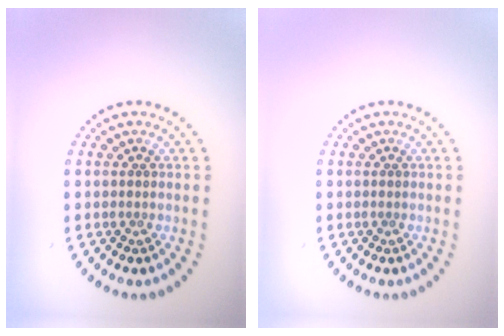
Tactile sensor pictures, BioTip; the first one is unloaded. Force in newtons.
{"total": 0.0}